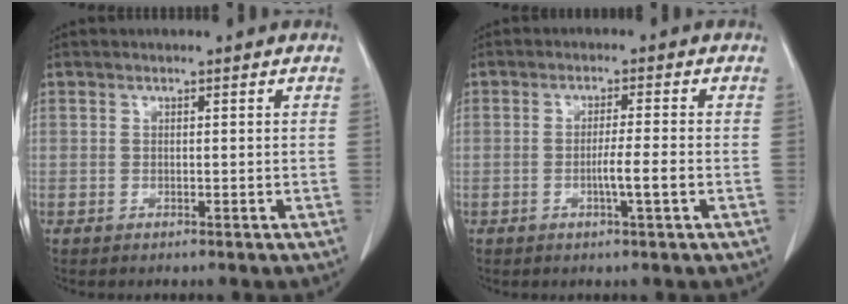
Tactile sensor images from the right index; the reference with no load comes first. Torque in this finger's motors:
{"motor_torque": [0.79, -0.19, 0.40, 0.05]}